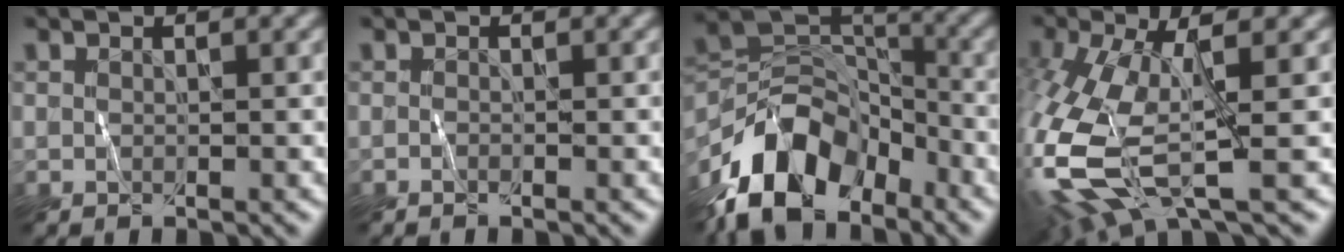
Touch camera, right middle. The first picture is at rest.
{"total": 0.0}
{"total": 10.6, "force": [-6.5, 6.0, 6.0], "torque": [-0.094, 0.009, -0.130]}
{"total": 11.0, "force": [-2.2, 4.4, 9.9], "torque": [-0.248, -0.024, -0.040]}